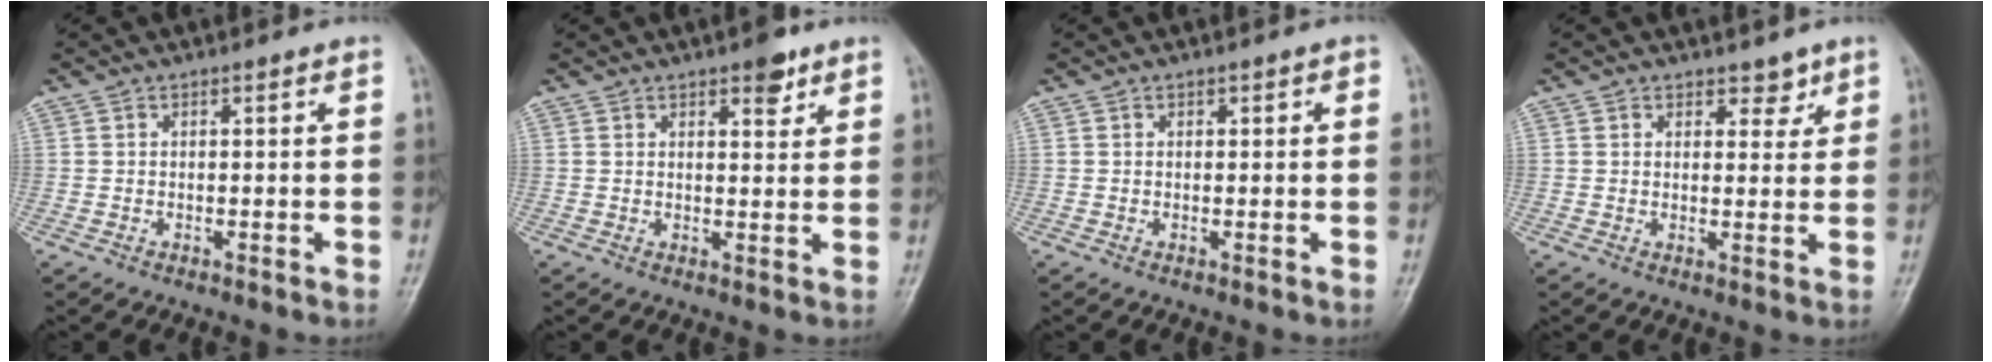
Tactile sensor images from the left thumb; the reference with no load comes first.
{"total": 4.2, "force": [2.7, 1.8, 2.7], "torque": [-0.020, -0.013, 0.035]}
{"total": 0.8, "force": [0.3, 0.6, 0.5], "torque": [0.004, 0.001, 0.003]}
{"total": 3.1, "force": [2.2, 1.9, 1.0], "torque": [0.010, -0.013, 0.031]}